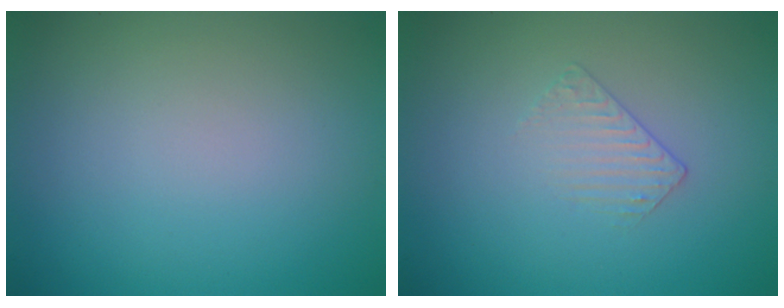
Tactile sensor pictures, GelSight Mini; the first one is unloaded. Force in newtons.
{"total": 1.0, "press": 0.3, "slide": 1.0}